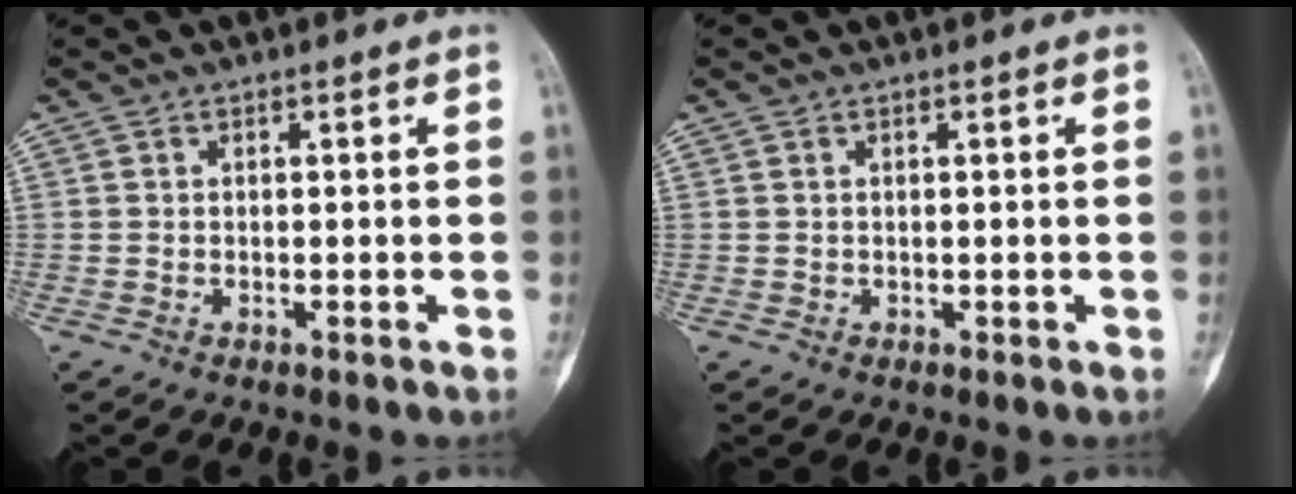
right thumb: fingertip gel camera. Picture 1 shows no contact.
{"total": 0.0}